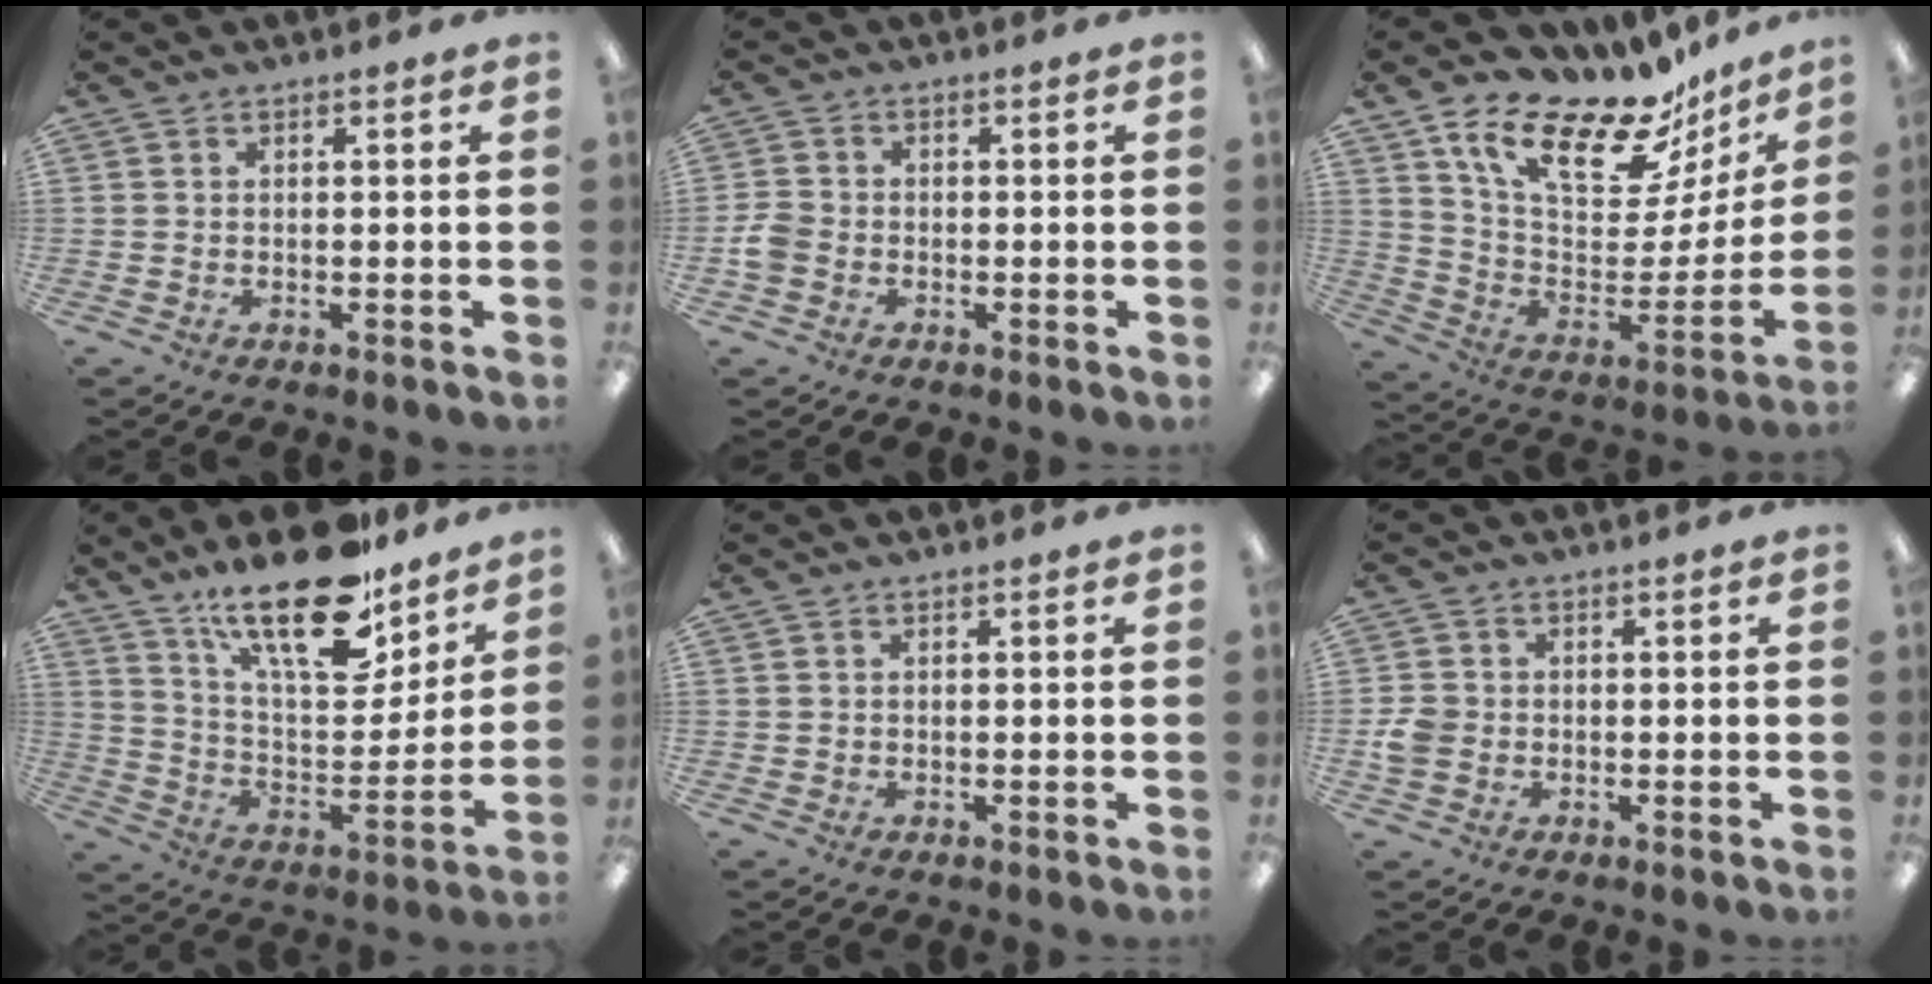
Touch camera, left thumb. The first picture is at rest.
{"total": 3.8, "force": [-1.3, 3.1, 1.8], "torque": [-0.033, 0.008, -0.022]}
{"total": 21.4, "force": [16.2, 8.1, 11.5], "torque": [-0.188, -0.122, 0.277]}
{"total": 23.6, "force": [17.4, 8.4, 13.6], "torque": [-0.221, -0.110, 0.295]}
{"total": 0.5, "force": [0.2, 0.5, 0.0], "torque": [-0.001, 0.003, 0.004]}
{"total": 4.1, "force": [-0.7, 3.7, 1.7], "torque": [-0.020, 0.006, -0.012]}